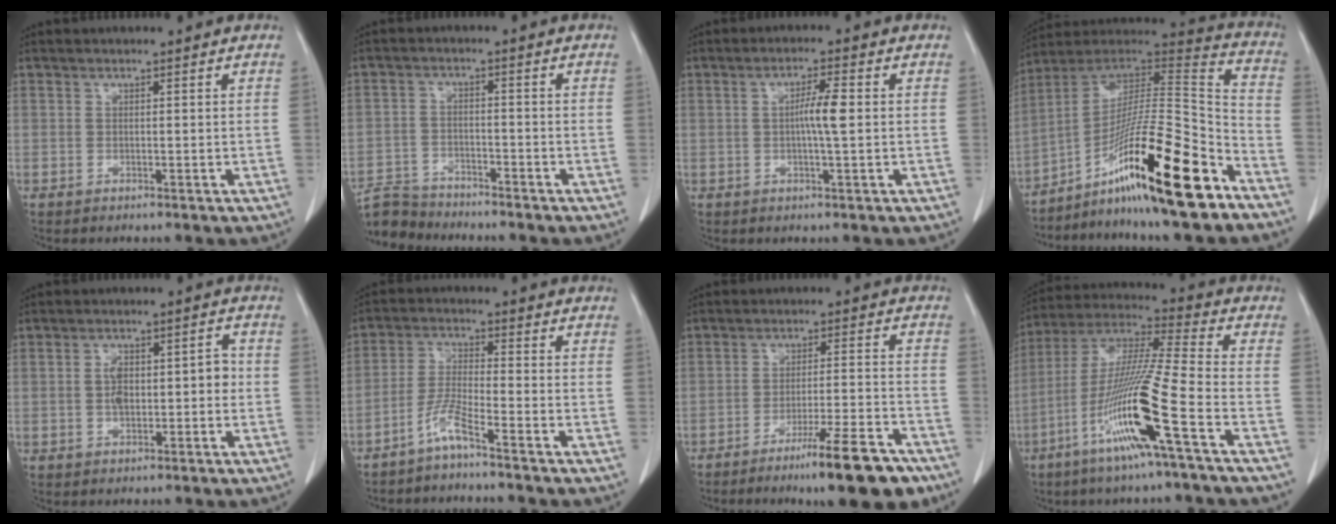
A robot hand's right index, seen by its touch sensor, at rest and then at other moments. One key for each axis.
{"total": 6.3, "fx": -6.2, "fy": 1.2, "fz": -0.2, "tx": 0.005, "ty": -0.004, "tz": -0.116}
{"total": 4.0, "fx": 0.1, "fy": 0.0, "fz": 4.0, "tx": -0.073, "ty": 0.000, "tz": 0.000}
{"total": 23.6, "fx": -13.5, "fy": 1.7, "fz": 19.2, "tx": -0.307, "ty": -0.009, "tz": -0.232}
{"total": 5.3, "fx": -0.4, "fy": 2.6, "fz": 4.6, "tx": -0.078, "ty": 0.023, "tz": -0.006}
{"total": 4.8, "fx": -3.7, "fy": -0.6, "fz": 2.9, "tx": -0.069, "ty": -0.009, "tz": -0.083}
{"total": 12.5, "fx": -8.9, "fy": 1.0, "fz": 8.8, "tx": -0.121, "ty": -0.006, "tz": -0.137}
{"total": 16.4, "fx": -6.8, "fy": -1.2, "fz": 14.9, "tx": -0.300, "ty": -0.016, "tz": -0.135}